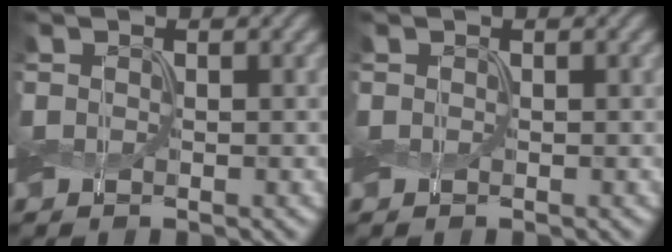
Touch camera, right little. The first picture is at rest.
{"total": 0.0}